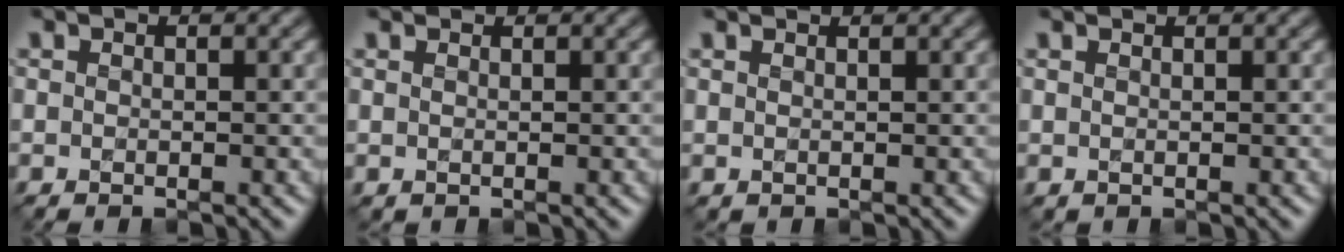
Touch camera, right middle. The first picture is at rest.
{"total": 1.4, "force": [1.4, 0.3, 0.0], "torque": [-0.002, -0.006, 0.012]}
{"total": 1.7, "force": [1.6, 0.3, 0.2], "torque": [0.002, -0.003, 0.009]}
{"total": 1.0, "force": [1.0, 0.1, -0.1], "torque": [-0.001, -0.004, 0.008]}